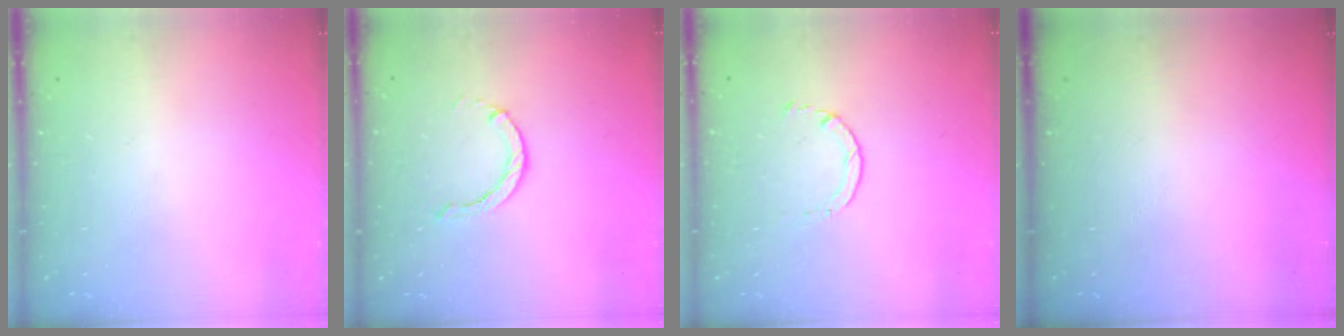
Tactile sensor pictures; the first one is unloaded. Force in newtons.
{"total": 0.0}
{"total": 1.7, "press": 1.6, "slide": 0.2}
{"total": 0.0}